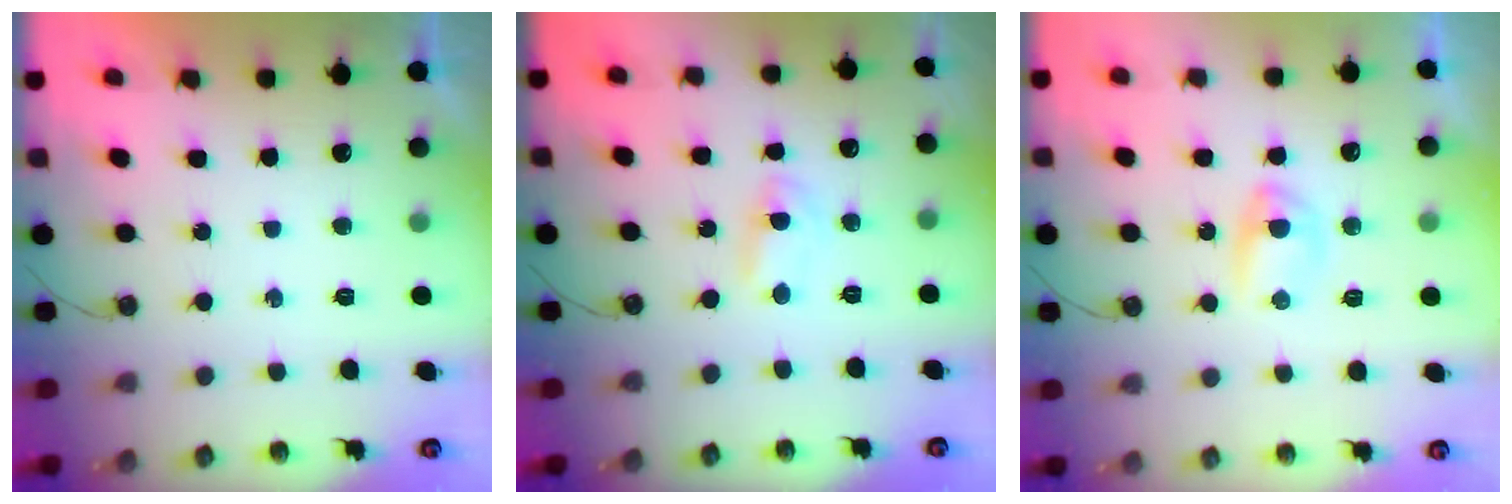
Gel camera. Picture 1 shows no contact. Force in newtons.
{"total": 2.3, "press": 2.3, "slide": 0.3}
{"total": 3.9, "press": 3.9, "slide": 0.5}